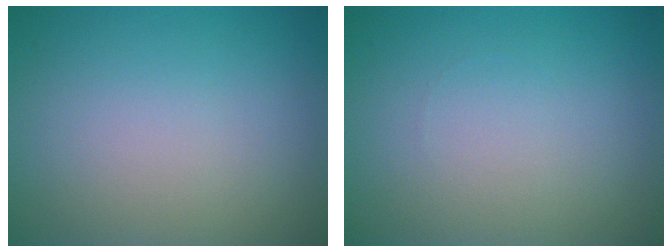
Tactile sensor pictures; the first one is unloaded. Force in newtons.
{"total": 0.0}